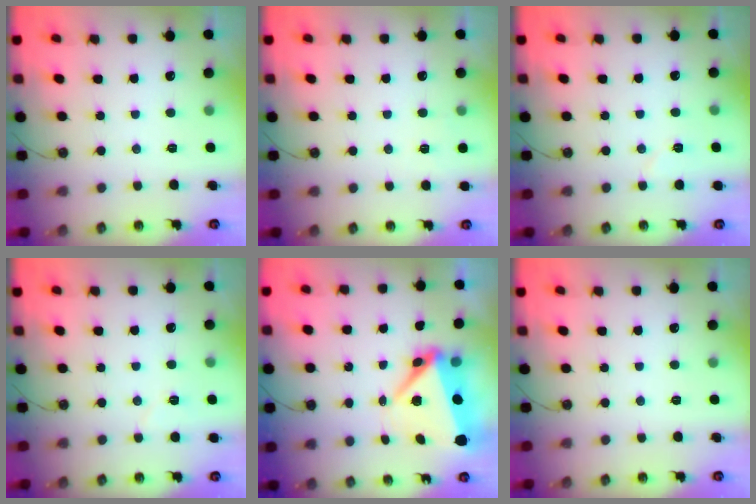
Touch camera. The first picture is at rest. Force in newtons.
{"total": 3.4, "press": 2.2, "slide": 2.7}
{"total": 4.4, "press": 4.1, "slide": 1.6}
{"total": 4.2, "press": 3.7, "slide": 1.9}
{"total": 8.4, "press": 8.1, "slide": 1.9}
{"total": 0.0}